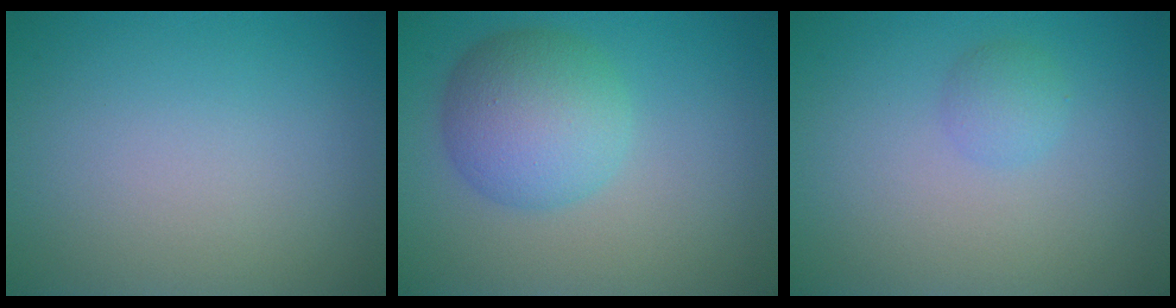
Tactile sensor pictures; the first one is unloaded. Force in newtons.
{"total": 5.8, "press": 5.8, "slide": 0.2}
{"total": 1.3, "press": 1.3, "slide": 0.0}